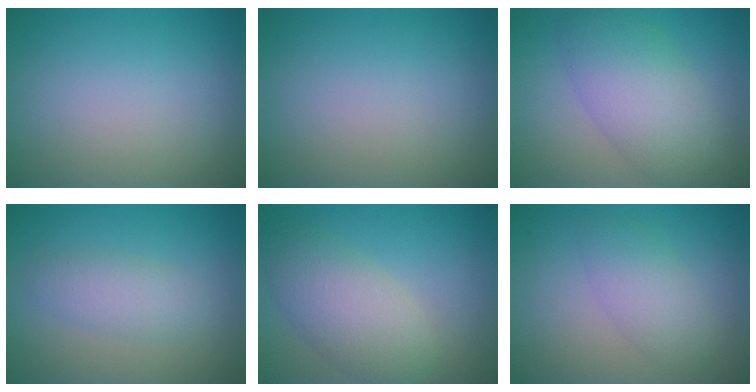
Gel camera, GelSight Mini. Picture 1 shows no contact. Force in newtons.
{"total": 0.0}
{"total": 6.6, "press": 6.6, "slide": 0.3}
{"total": 2.5, "press": 2.5, "slide": 0.1}
{"total": 5.4, "press": 5.4, "slide": 0.2}
{"total": 2.9, "press": 2.9, "slide": 0.1}